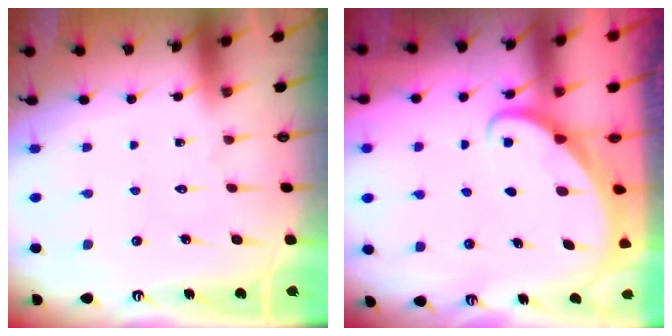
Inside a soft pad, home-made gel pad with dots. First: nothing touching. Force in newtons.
{"total": 2.0, "press": 2.0, "slide": 0.2}